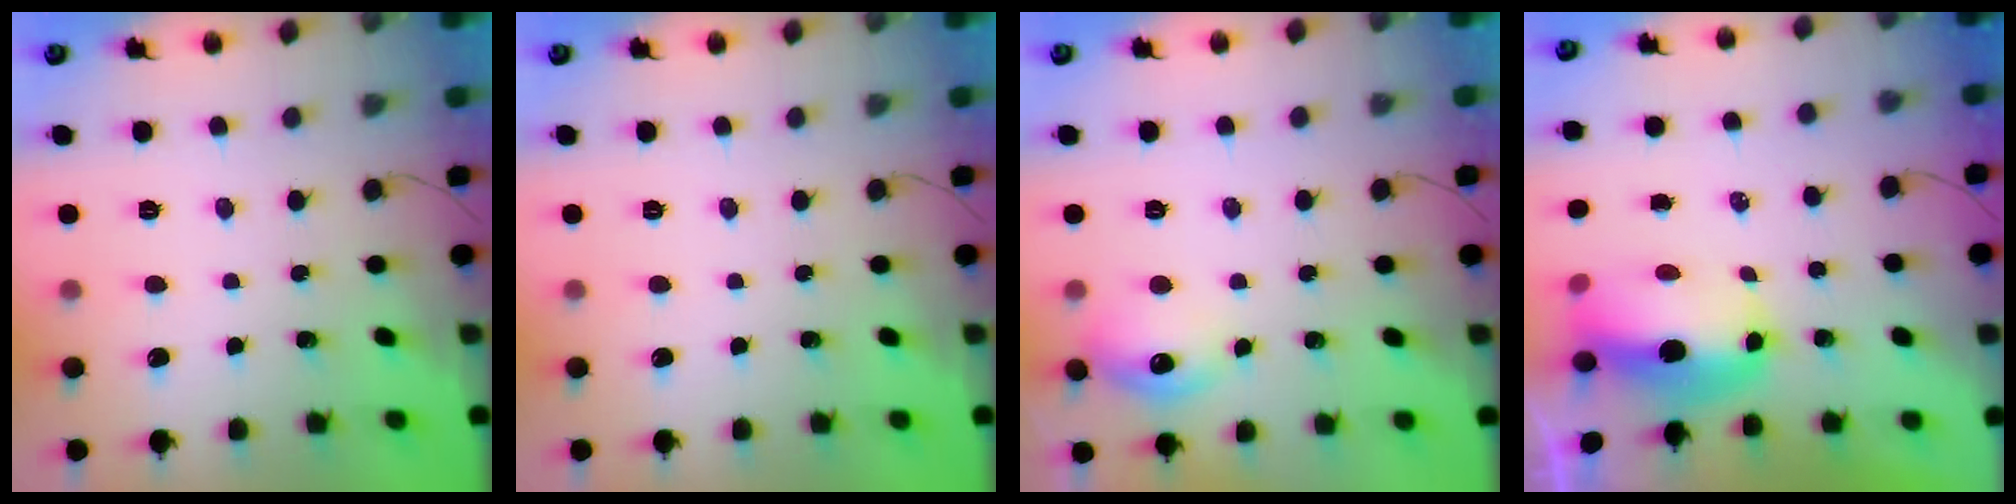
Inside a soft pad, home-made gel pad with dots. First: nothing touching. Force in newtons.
{"total": 0.0}
{"total": 10.2, "press": 10.2, "slide": 0.5}
{"total": 9.8, "press": 9.5, "slide": 2.1}